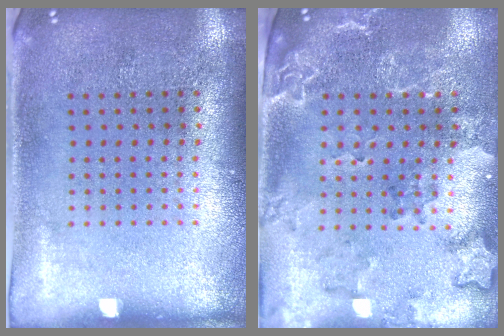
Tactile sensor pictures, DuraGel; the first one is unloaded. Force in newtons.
{"total": 2.0, "press": 1.9, "slide": 0.7}